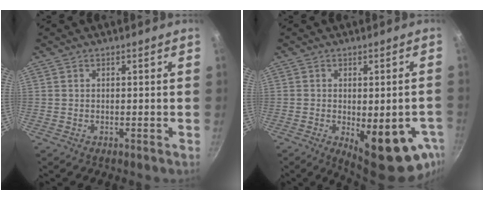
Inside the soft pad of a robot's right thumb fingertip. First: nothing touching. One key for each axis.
{"total": 16.5, "fx": -5.5, "fy": 6.4, "fz": 14.2, "tx": -0.142, "ty": -0.010, "tz": -0.057}